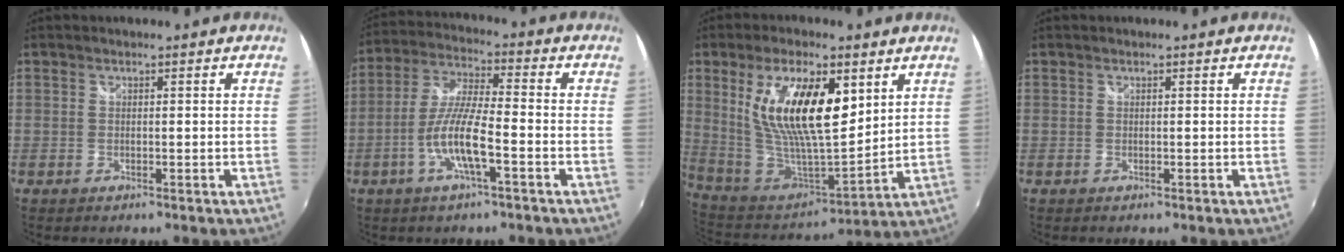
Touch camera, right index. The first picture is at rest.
{"total": 9.9, "force": [-3.8, 1.4, 9.0], "torque": [-0.190, -0.002, -0.074]}
{"total": 20.1, "force": [7.0, 7.4, 17.3], "torque": [-0.327, -0.003, 0.140]}
{"total": 0.0}